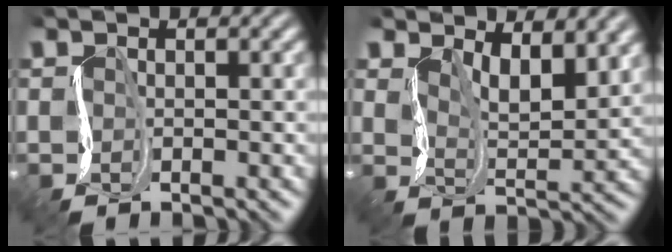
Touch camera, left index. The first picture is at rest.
{"total": 4.9, "force": [2.5, 2.1, 3.7], "torque": [-0.067, -0.013, 0.039]}